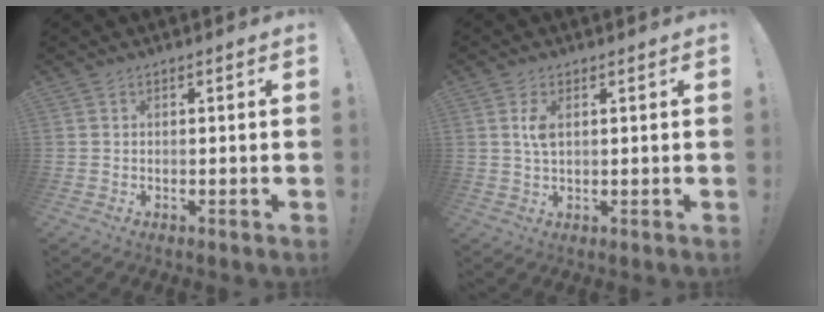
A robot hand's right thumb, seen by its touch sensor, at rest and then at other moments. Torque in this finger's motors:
{"motor_torque": [-0.04, 0.09, 0.02, 0.17, 0.05]}